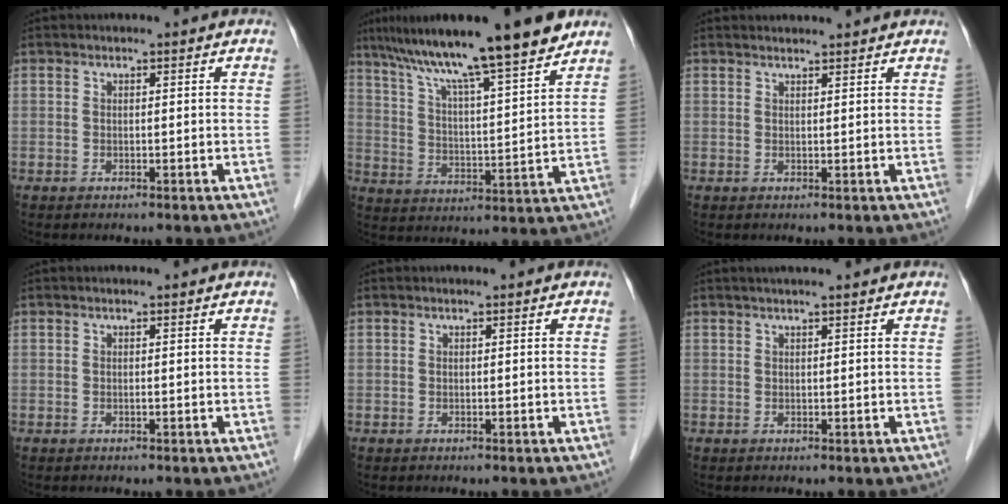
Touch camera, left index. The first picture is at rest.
{"total": 17.7, "force": [13.8, 0.1, 11.1], "torque": [-0.177, 0.017, 0.221]}
{"total": 3.5, "force": [3.4, 0.3, 0.6], "torque": [-0.013, 0.020, 0.043]}
{"total": 0.0}
{"total": 0.0}
{"total": 4.7, "force": [4.0, 0.2, 2.6], "torque": [-0.034, 0.026, 0.055]}